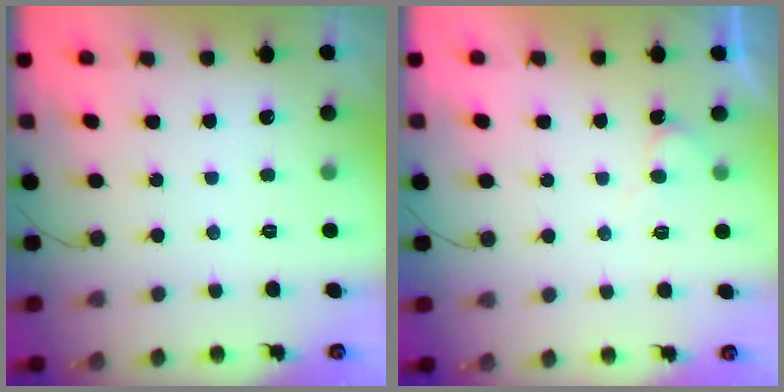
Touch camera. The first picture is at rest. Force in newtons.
{"total": 4.2, "press": 4.2, "slide": 0.4}